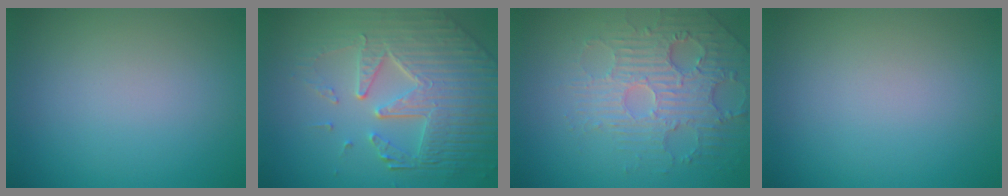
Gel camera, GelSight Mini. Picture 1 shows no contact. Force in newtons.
{"total": 8.4, "press": 5.8, "slide": 6.1}
{"total": 4.3, "press": 4.0, "slide": 1.8}
{"total": 0.0}